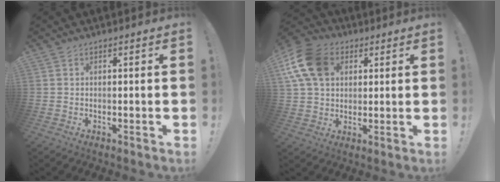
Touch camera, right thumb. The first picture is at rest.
{"total": 15.6, "force": [5.1, 11.7, 8.9], "torque": [-0.170, -0.008, 0.104]}